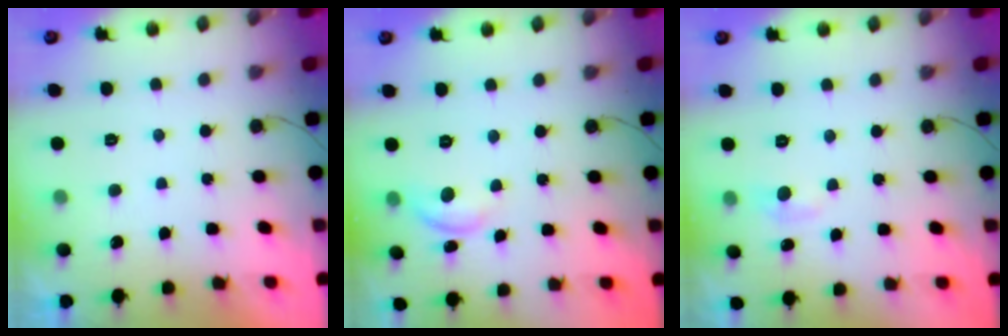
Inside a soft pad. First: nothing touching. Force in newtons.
{"total": 7.6, "press": 7.6, "slide": 0.7}
{"total": 6.2, "press": 6.2, "slide": 0.8}